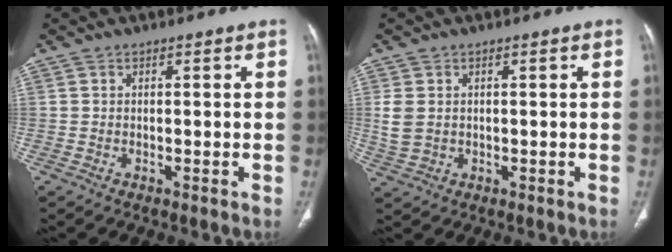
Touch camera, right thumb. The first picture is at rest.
{"total": 4.2, "force": [0.6, 3.2, 2.7], "torque": [-0.065, 0.000, 0.017]}